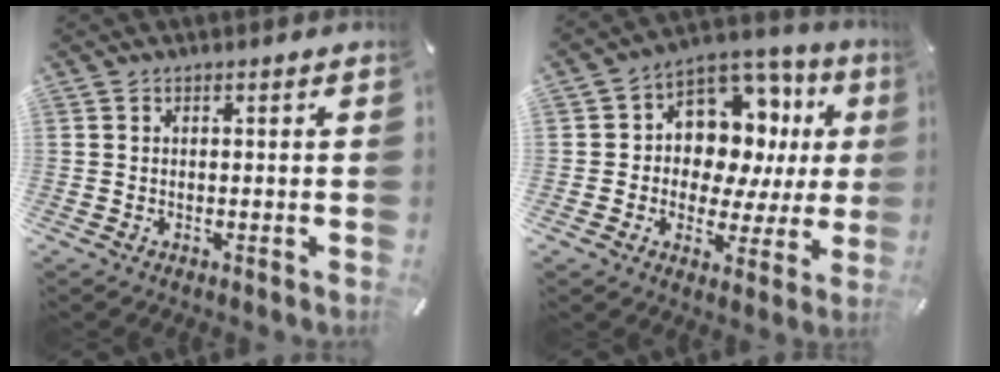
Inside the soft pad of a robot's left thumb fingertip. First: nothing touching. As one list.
[{"total": 11.9, "force": [4.7, 9.4, 5.6], "torque": [-0.082, -0.051, 0.093]}]